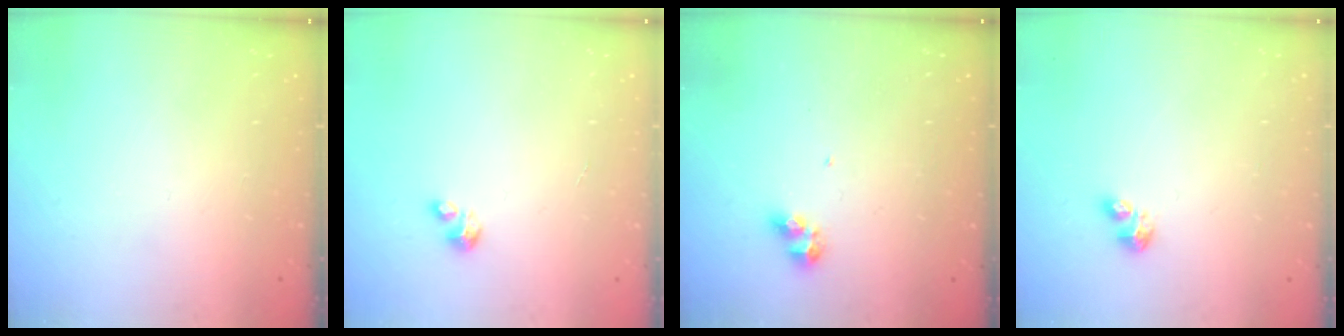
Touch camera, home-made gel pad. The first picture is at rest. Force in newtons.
{"total": 2.0, "press": 2.0, "slide": 0.2}
{"total": 4.7, "press": 4.7, "slide": 0.3}
{"total": 3.1, "press": 3.0, "slide": 0.5}